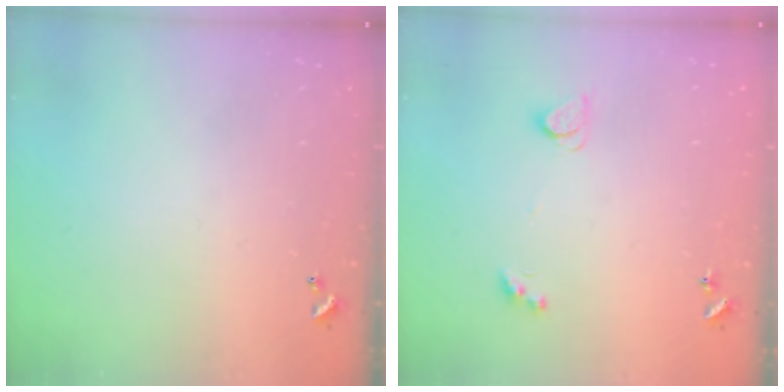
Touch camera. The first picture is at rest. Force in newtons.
{"total": 2.6, "press": 2.6, "slide": 0.5}